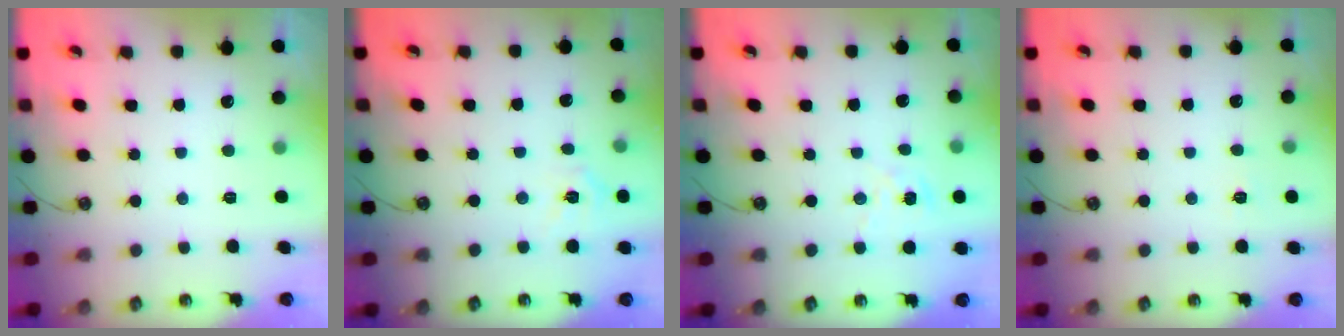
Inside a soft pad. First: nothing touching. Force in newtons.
{"total": 5.9, "press": 5.9, "slide": 0.5}
{"total": 3.6, "press": 3.5, "slide": 0.4}
{"total": 3.4, "press": 3.4, "slide": 0.4}